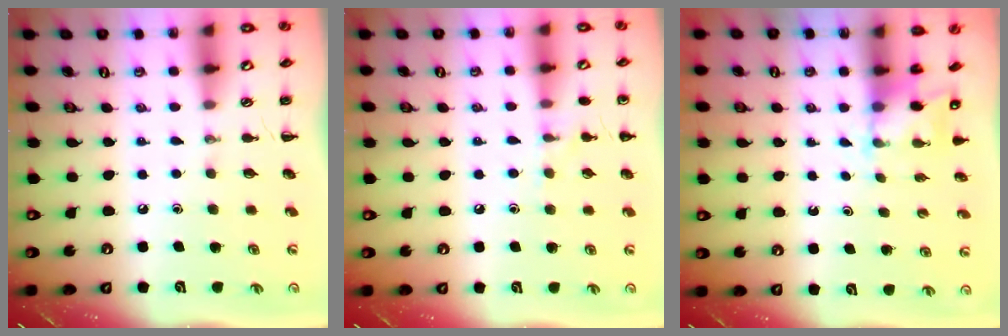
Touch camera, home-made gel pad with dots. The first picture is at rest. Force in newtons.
{"total": 7.7, "press": 7.4, "slide": 2.3}
{"total": 3.6, "press": 3.5, "slide": 0.8}